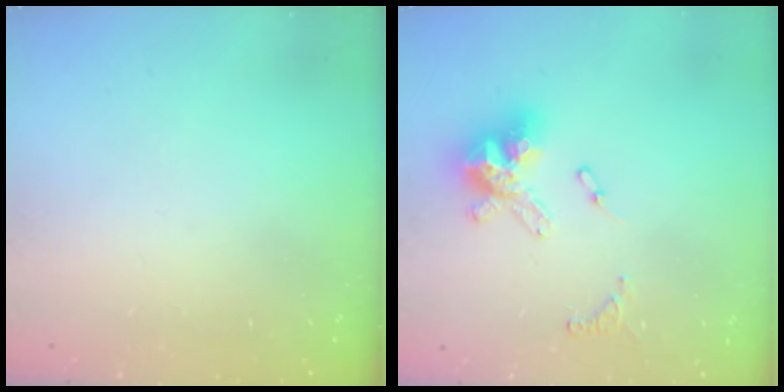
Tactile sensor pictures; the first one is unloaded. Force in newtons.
{"total": 13.4, "press": 13.4, "slide": 1.3}